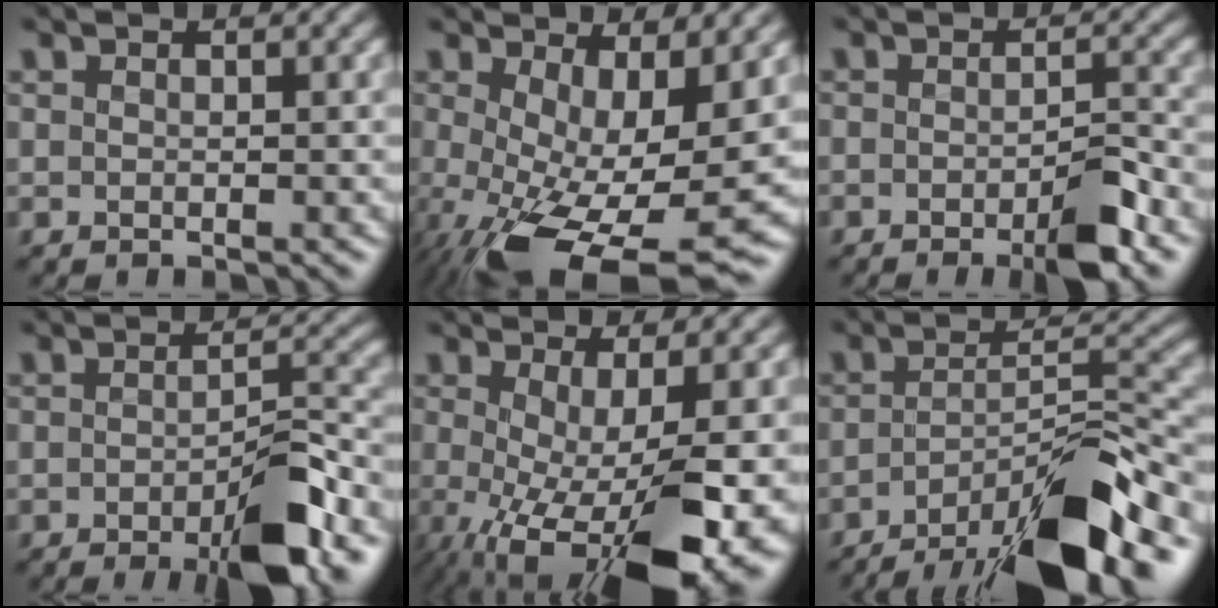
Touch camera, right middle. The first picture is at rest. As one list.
[{"total": 13.1, "force": [-3.2, 5.6, 11.4], "torque": [-0.198, -0.033, -0.028]}, {"total": 3.6, "force": [-2.3, 0.5, 2.8], "torque": [-0.046, 0.004, -0.037]}, {"total": 5.9, "force": [-3.2, 1.1, 4.9], "torque": [-0.074, 0.011, -0.046]}, {"total": 12.0, "force": [-3.1, 4.4, 10.8], "torque": [-0.180, -0.020, -0.027]}, {"total": 12.0, "force": [-8.3, 3.2, 8.1], "torque": [-0.142, 0.009, -0.137]}]